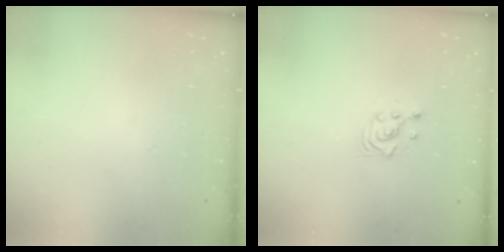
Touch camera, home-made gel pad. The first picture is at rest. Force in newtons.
{"total": 2.3, "press": 2.3, "slide": 0.2}